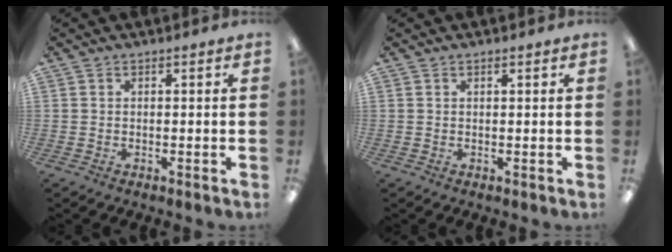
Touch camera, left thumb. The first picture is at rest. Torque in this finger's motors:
{"motor_torque": [0.06, -0.03, -0.04, -0.10, 0.11]}